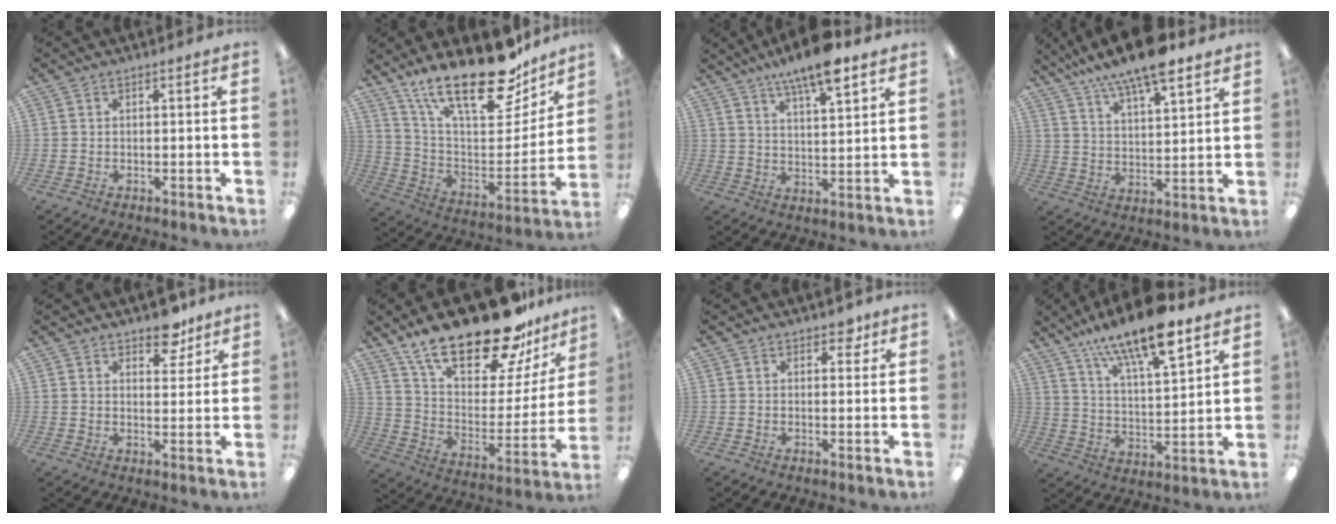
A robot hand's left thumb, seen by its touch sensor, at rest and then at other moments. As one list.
[{"total": 25.5, "force": [18.7, 9.4, 14.6], "torque": [-0.223, -0.123, 0.320]}, {"total": 11.0, "force": [8.2, 2.5, 6.8], "torque": [-0.117, -0.042, 0.142]}, {"total": 13.5, "force": [10.7, 3.6, 7.4], "torque": [-0.127, -0.056, 0.184]}, {"total": 7.1, "force": [5.5, 3.4, 2.9], "torque": [-0.014, -0.033, 0.093]}, {"total": 27.0, "force": [20.3, 9.3, 15.2], "torque": [-0.247, -0.131, 0.344]}, {"total": 3.1, "force": [2.1, 1.8, 1.5], "torque": [-0.009, -0.005, 0.032]}, {"total": 17.0, "force": [12.5, 4.8, 10.5], "torque": [-0.174, -0.074, 0.206]}]